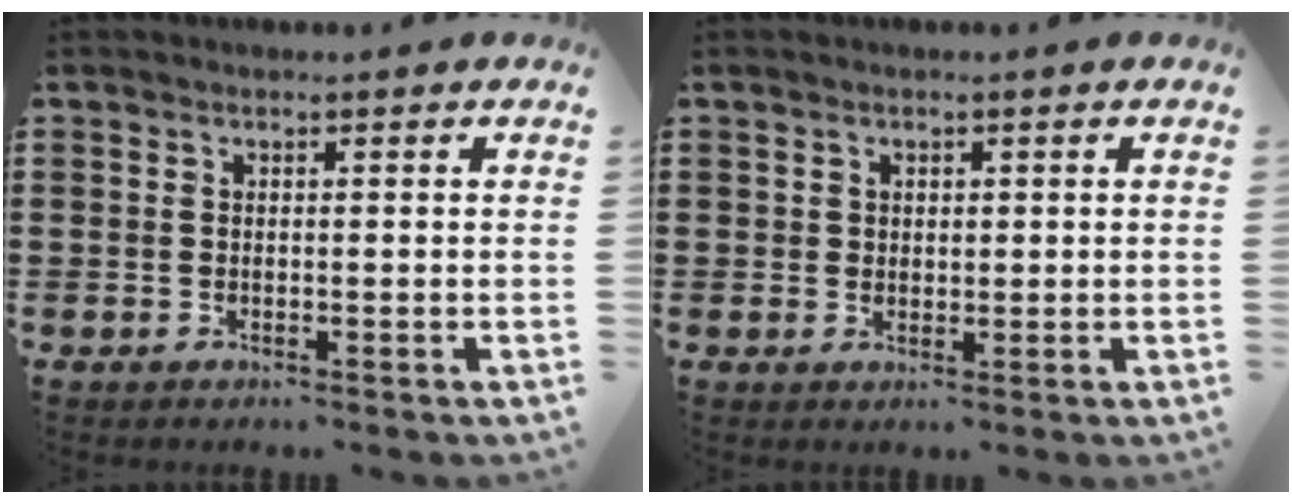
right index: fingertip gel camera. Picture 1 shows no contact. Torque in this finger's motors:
{"motor_torque": [-0.23, 0.58, -0.02, -0.01]}